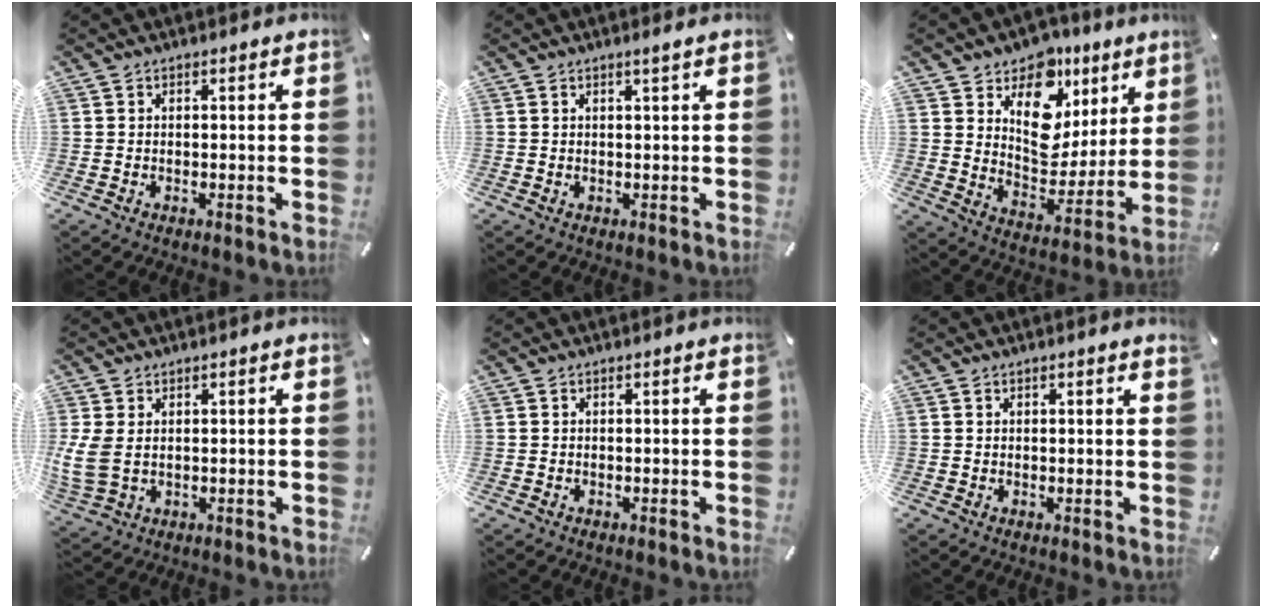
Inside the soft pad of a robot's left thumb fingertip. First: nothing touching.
{"total": 1.3, "force": [0.7, -0.1, 1.1], "torque": [-0.023, 0.000, 0.012]}
{"total": 13.9, "force": [6.6, 10.6, 6.2], "torque": [-0.077, -0.060, 0.119]}
{"total": 5.9, "force": [0.7, 4.3, 4.0], "torque": [-0.100, 0.000, 0.014]}
{"total": 0.0}
{"total": 0.5, "force": [0.3, 0.0, 0.4], "torque": [-0.007, -0.001, 0.006]}